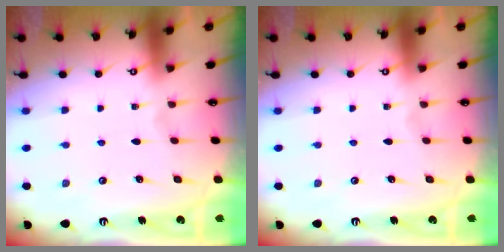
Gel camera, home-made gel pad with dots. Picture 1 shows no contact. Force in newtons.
{"total": 0.0}